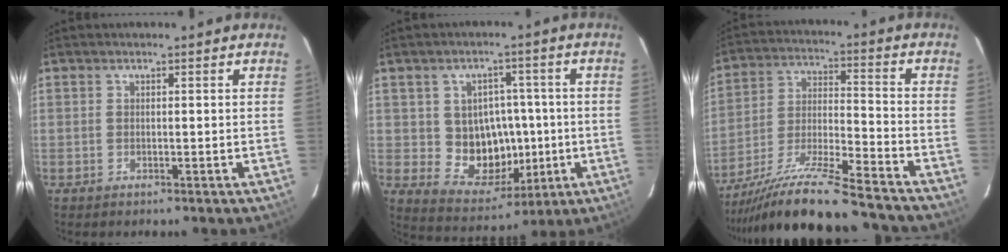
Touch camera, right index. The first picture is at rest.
{"total": 11.1, "force": [-0.7, 9.8, 5.1], "torque": [-0.097, 0.007, 0.009]}
{"total": 20.2, "force": [-17.3, 1.1, 10.3], "torque": [-0.199, -0.039, -0.286]}